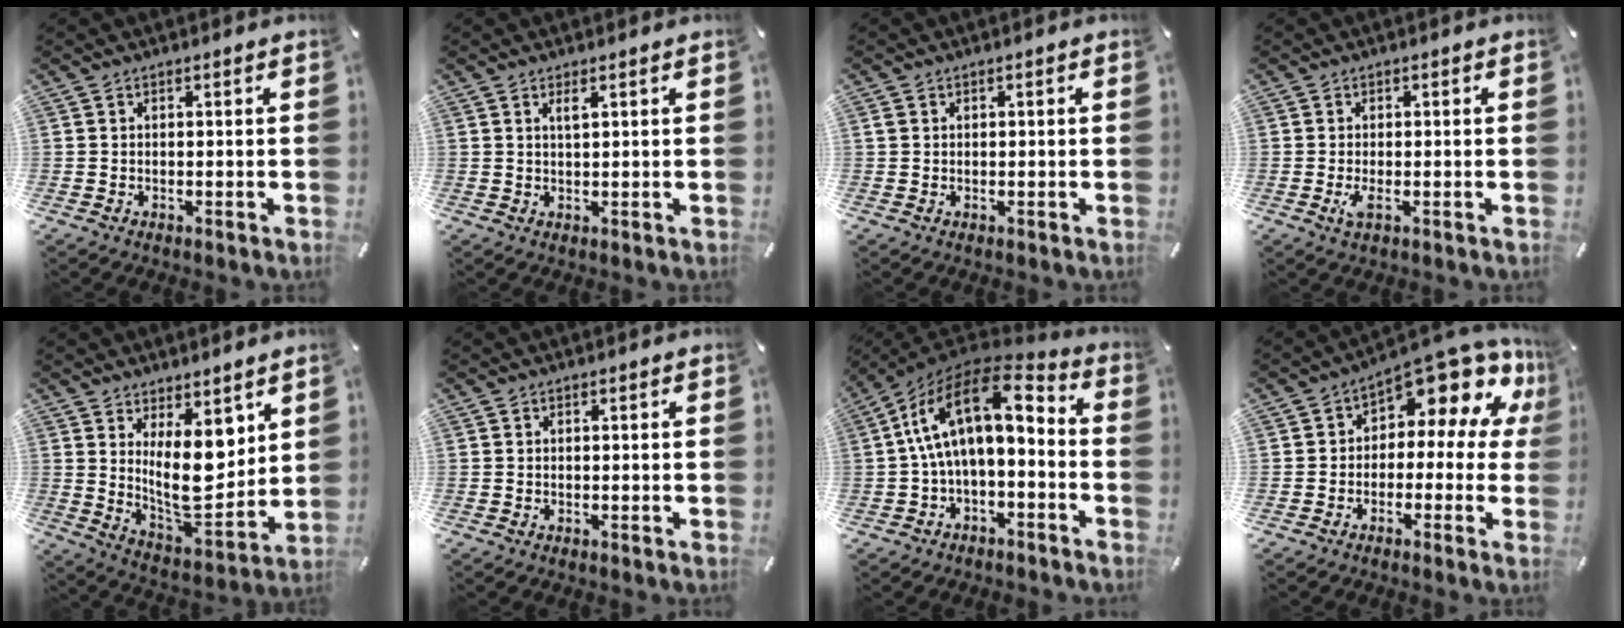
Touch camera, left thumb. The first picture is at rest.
{"total": 1.6, "force": [0.9, 0.2, 1.3], "torque": [-0.027, 0.000, 0.016]}
{"total": 0.8, "force": [0.1, 0.8, 0.3], "torque": [-0.005, 0.005, 0.000]}
{"total": 2.6, "force": [-0.7, 0.9, 2.4], "torque": [-0.054, -0.005, -0.014]}
{"total": 13.3, "force": [5.1, 6.7, 10.3], "torque": [-0.160, -0.047, 0.094]}
{"total": 0.0}
{"total": 16.3, "force": [2.8, 8.8, 13.4], "torque": [-0.264, -0.008, 0.042]}
{"total": 11.4, "force": [7.6, 5.1, 6.9], "torque": [-0.101, -0.071, 0.126]}